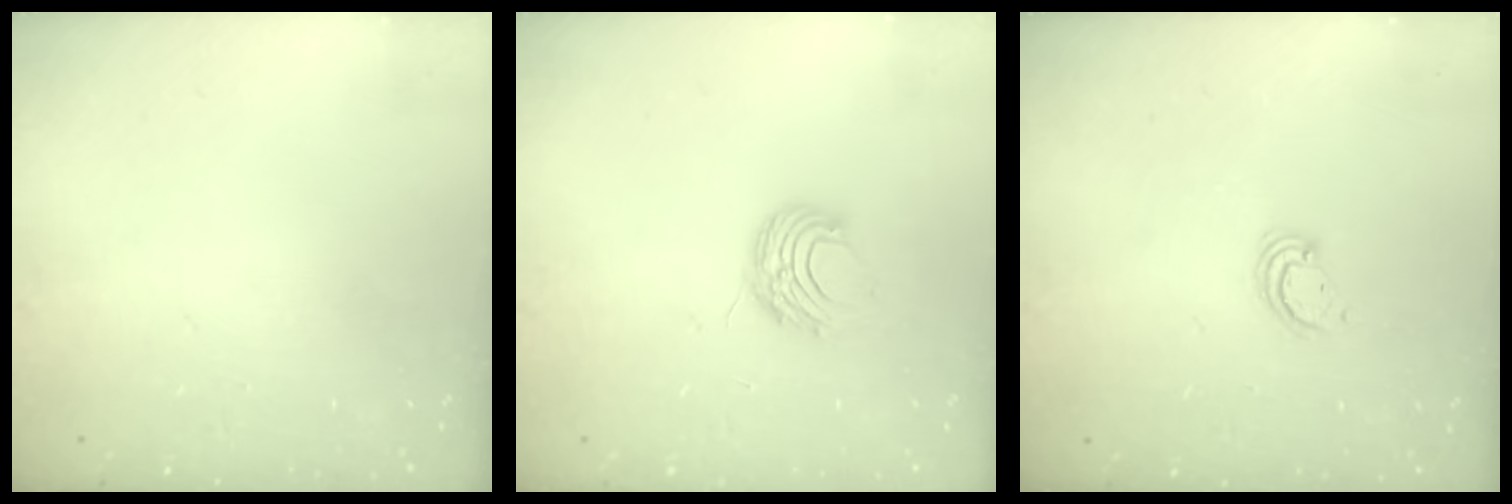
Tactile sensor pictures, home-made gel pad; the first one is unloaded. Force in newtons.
{"total": 7.6, "press": 7.6, "slide": 0.5}
{"total": 2.6, "press": 2.6, "slide": 0.3}